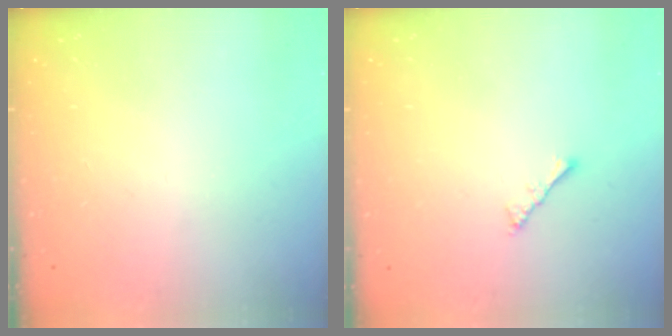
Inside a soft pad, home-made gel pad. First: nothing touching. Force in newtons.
{"total": 2.2, "press": 2.1, "slide": 0.5}